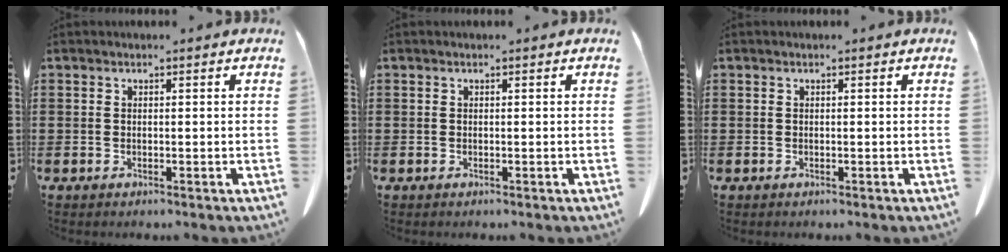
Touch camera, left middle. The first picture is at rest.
{"total": 0.0}
{"total": 0.0}